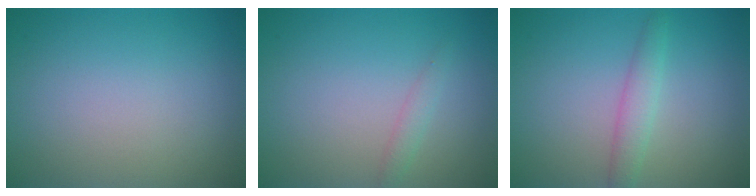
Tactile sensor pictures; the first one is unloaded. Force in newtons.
{"total": 1.1, "press": 1.1, "slide": 0.1}
{"total": 2.0, "press": 2.0, "slide": 0.0}